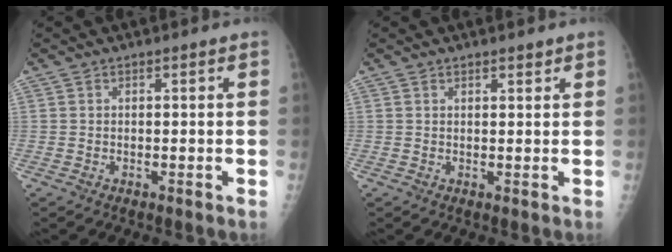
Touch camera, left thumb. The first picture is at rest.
{"total": 1.4, "force": [1.1, 0.5, 0.7], "torque": [-0.007, -0.007, 0.017]}